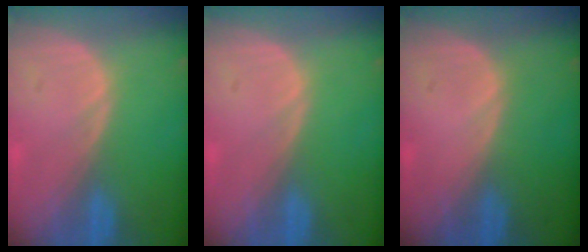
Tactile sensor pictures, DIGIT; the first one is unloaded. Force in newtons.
{"total": 0.0}
{"total": 0.0}